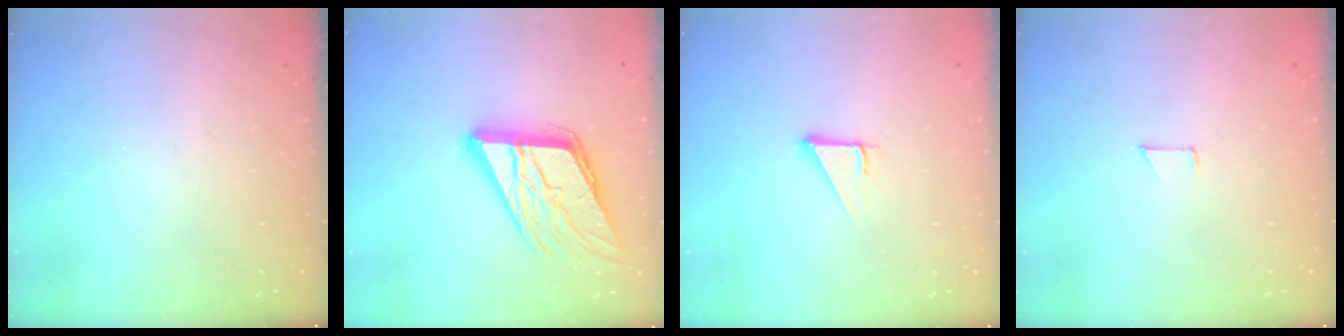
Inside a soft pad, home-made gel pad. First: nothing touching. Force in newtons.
{"total": 17.7, "press": 17.6, "slide": 2.1}
{"total": 2.9, "press": 2.9, "slide": 0.1}
{"total": 3.4, "press": 3.4, "slide": 0.3}